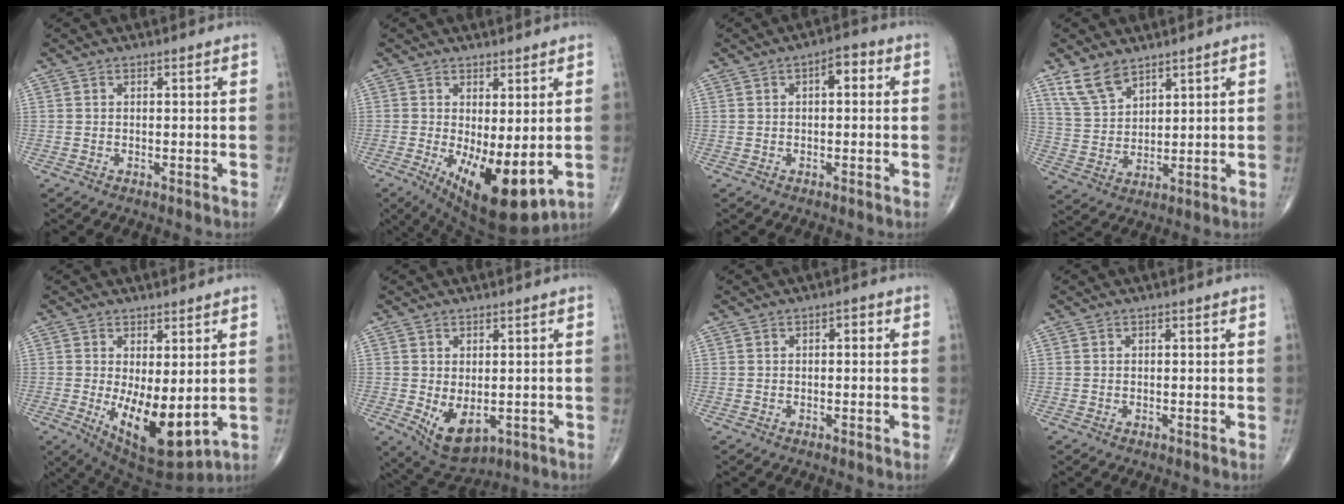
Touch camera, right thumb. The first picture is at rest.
{"total": 12.4, "force": [-2.1, 4.7, 11.3], "torque": [-0.171, -0.026, -0.011]}
{"total": 3.8, "force": [0.9, 1.8, 3.2], "torque": [-0.038, 0.011, 0.004]}
{"total": 7.4, "force": [5.4, 3.7, 3.5], "torque": [-0.056, -0.024, 0.115]}
{"total": 11.7, "force": [-1.2, 5.0, 10.5], "torque": [-0.159, -0.028, 0.003]}
{"total": 7.8, "force": [-1.5, 4.6, 6.1], "torque": [-0.088, -0.007, -0.001]}
{"total": 1.5, "force": [0.3, 0.8, 1.2], "torque": [-0.014, 0.005, -0.002]}
{"total": 0.0}